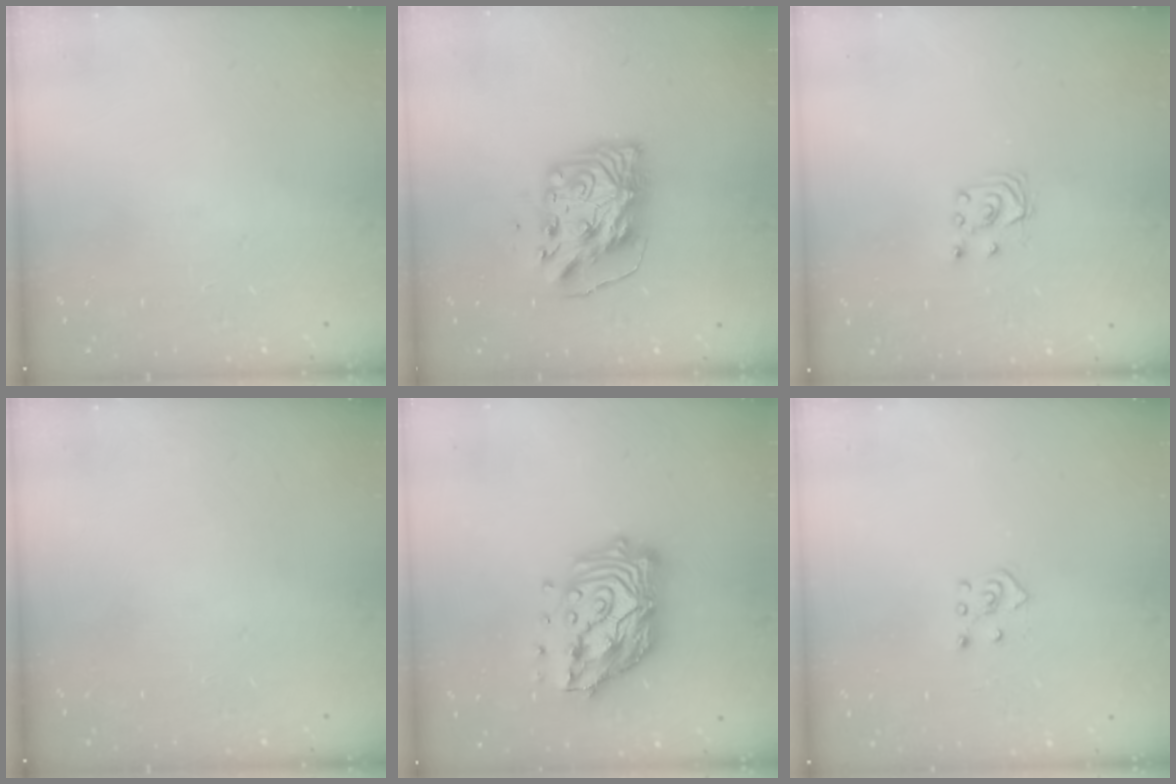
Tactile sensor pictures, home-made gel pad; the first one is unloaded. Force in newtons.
{"total": 9.7, "press": 9.6, "slide": 1.3}
{"total": 3.5, "press": 3.5, "slide": 0.4}
{"total": 0.0}
{"total": 17.9, "press": 17.8, "slide": 1.7}
{"total": 4.7, "press": 4.6, "slide": 0.6}